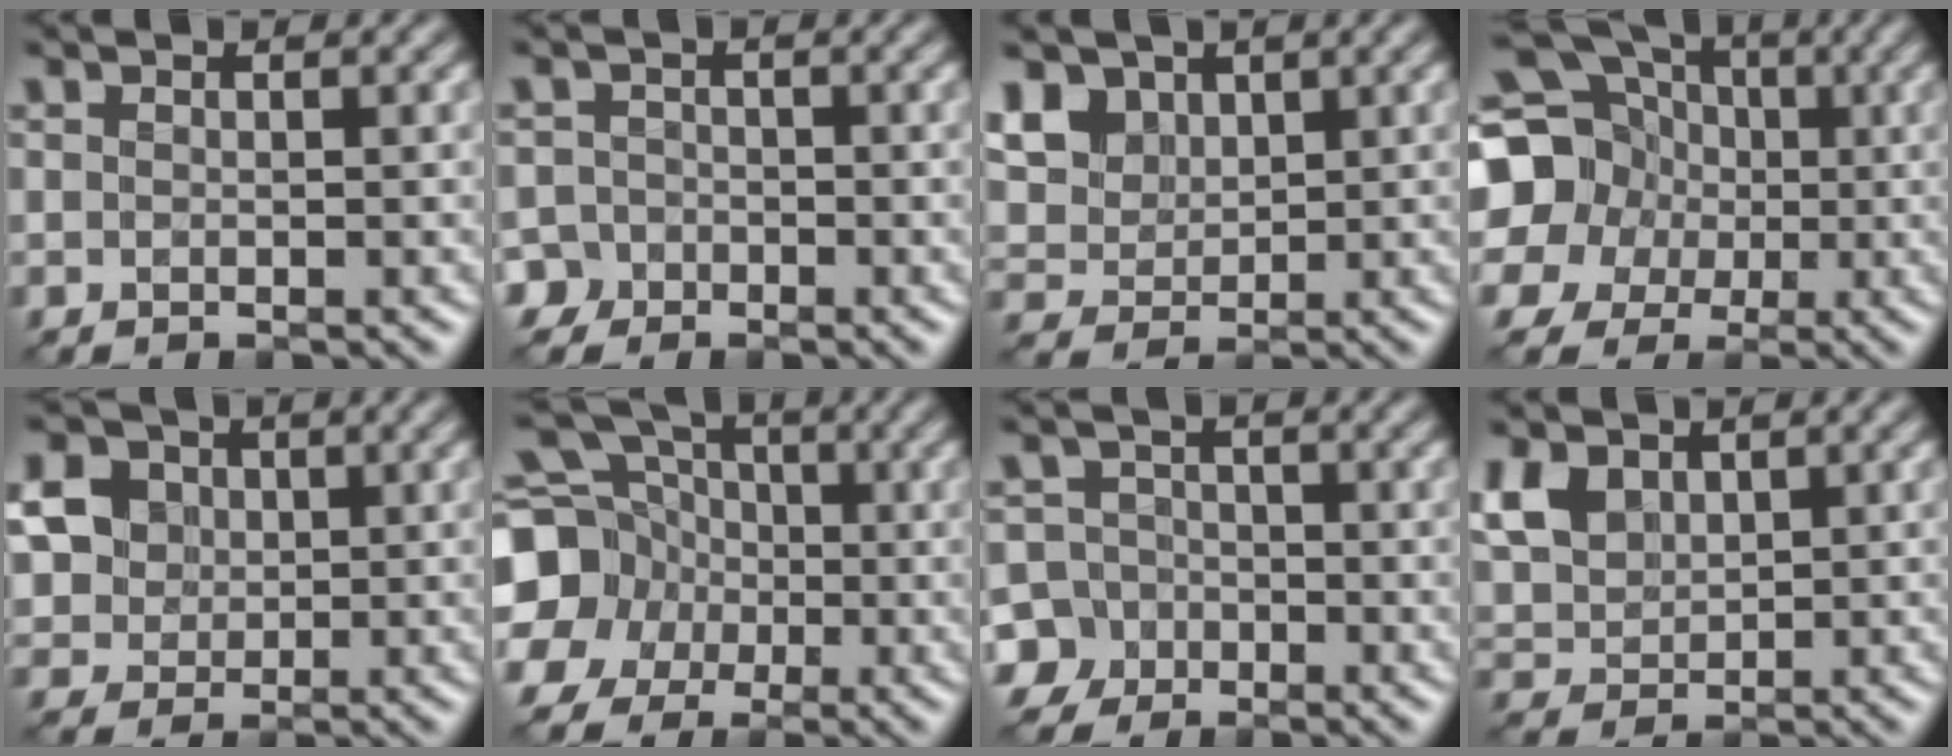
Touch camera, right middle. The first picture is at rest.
{"total": 2.8, "force": [-1.9, 2.1, 0.2], "torque": [0.010, -0.002, -0.037]}
{"total": 7.3, "force": [3.7, 5.1, 3.5], "torque": [-0.115, 0.009, 0.072]}
{"total": 18.7, "force": [2.0, 17.4, 6.5], "torque": [-0.176, 0.004, -0.005]}
{"total": 12.0, "force": [4.3, 9.9, 5.2], "torque": [-0.131, 0.023, 0.074]}
{"total": 13.7, "force": [-1.2, 12.8, 4.7], "torque": [-0.156, -0.001, -0.056]}
{"total": 6.9, "force": [-3.8, 5.6, 1.1], "torque": [-0.019, -0.015, -0.087]}
{"total": 5.1, "force": [2.5, 3.6, 2.6], "torque": [-0.082, 0.002, 0.053]}